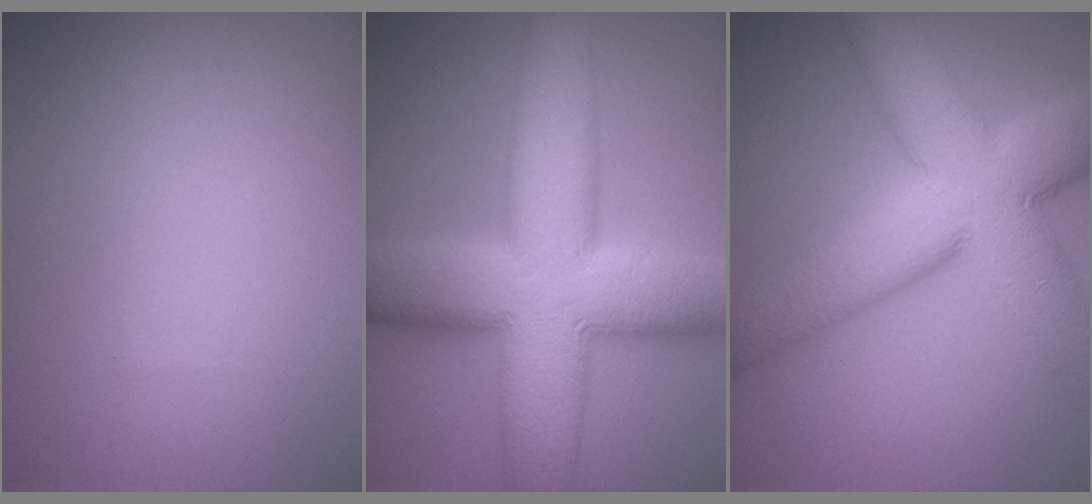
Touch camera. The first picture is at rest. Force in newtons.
{"total": 14.3, "press": 14.3, "slide": 0.8}
{"total": 12.4, "press": 12.3, "slide": 0.7}